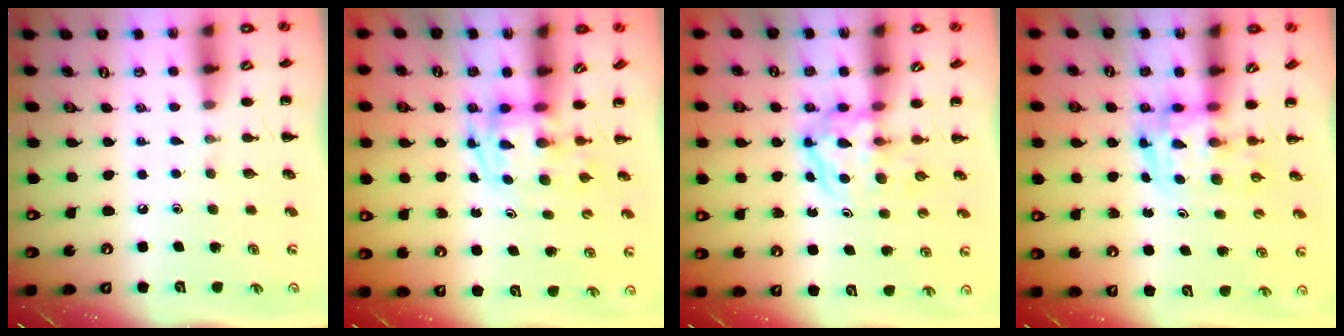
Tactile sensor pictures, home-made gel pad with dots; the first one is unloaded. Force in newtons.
{"total": 4.0, "press": 3.9, "slide": 0.7}
{"total": 4.0, "press": 3.9, "slide": 0.4}
{"total": 3.7, "press": 3.7, "slide": 0.6}